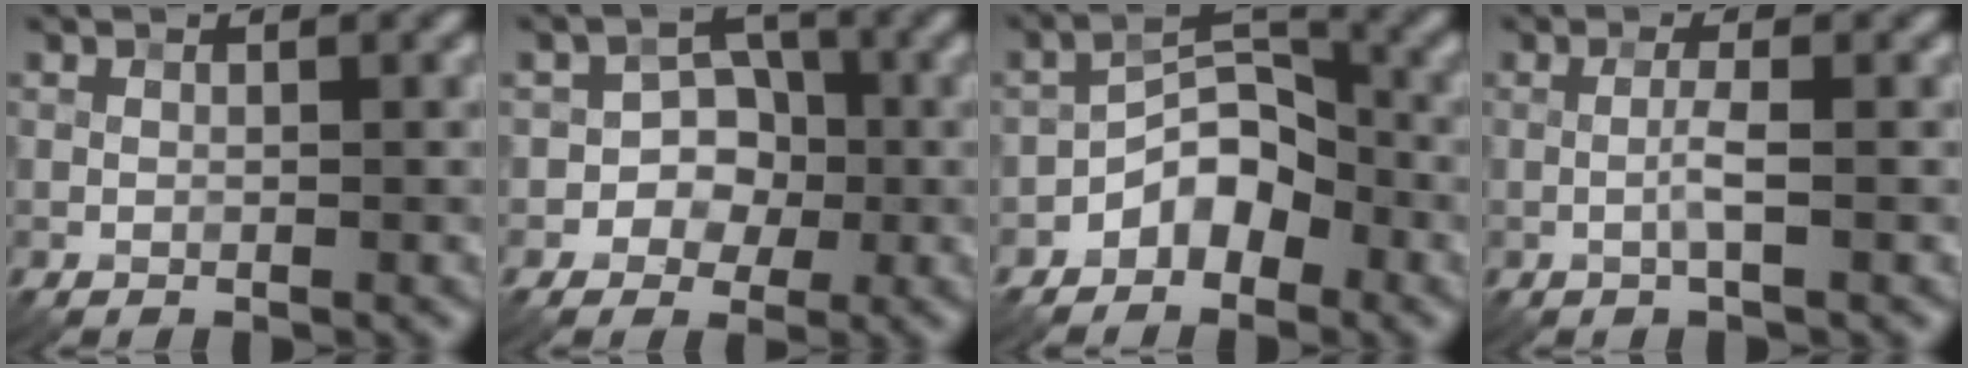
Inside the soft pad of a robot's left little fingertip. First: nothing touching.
{"total": 4.0, "force": [-1.0, 3.4, 1.7], "torque": [0.009, 0.005, -0.036]}
{"total": 4.3, "force": [-2.3, 2.5, 2.6], "torque": [-0.030, 0.017, -0.046]}
{"total": 1.5, "force": [-0.4, 0.0, 1.5], "torque": [-0.032, 0.003, -0.009]}